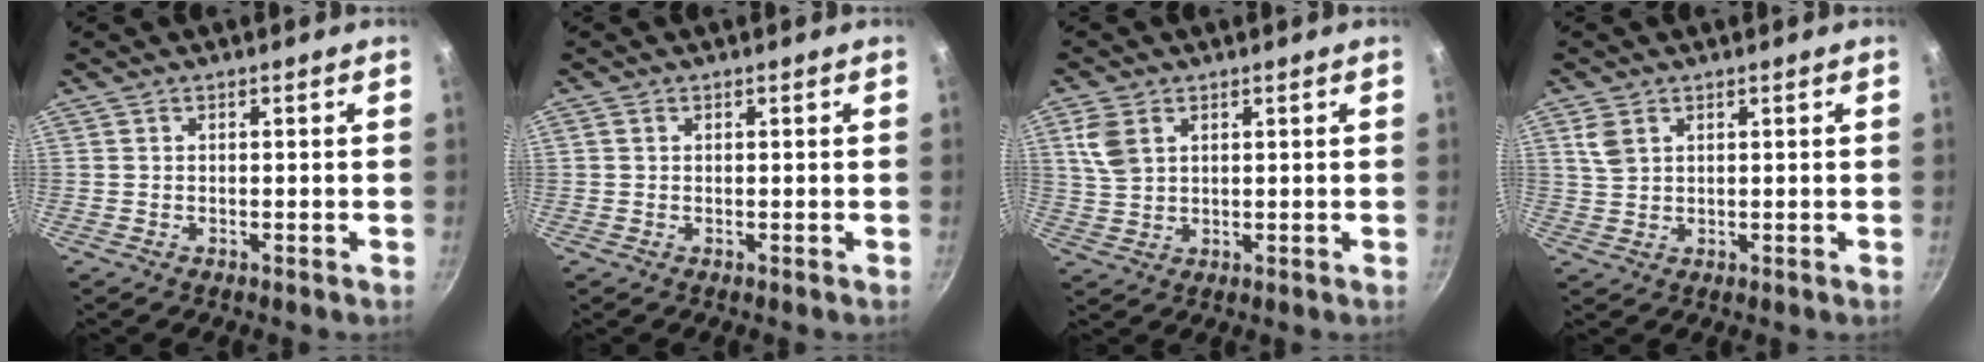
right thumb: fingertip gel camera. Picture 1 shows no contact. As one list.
[{"total": 0.6, "force": [0.2, 0.5, 0.2], "torque": [-0.004, 0.003, 0.002]}, {"total": 5.8, "force": [2.3, 3.9, 3.5], "torque": [-0.071, -0.001, 0.052]}, {"total": 3.5, "force": [1.7, 2.4, 2.0], "torque": [-0.039, -0.003, 0.038]}]